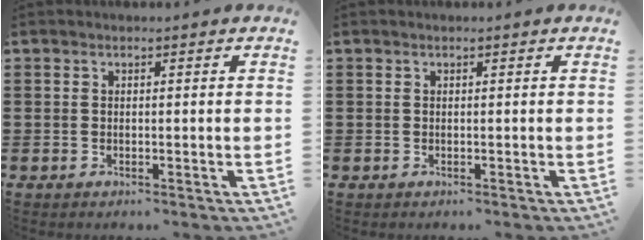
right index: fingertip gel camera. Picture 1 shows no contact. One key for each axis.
{"total": 0.0}